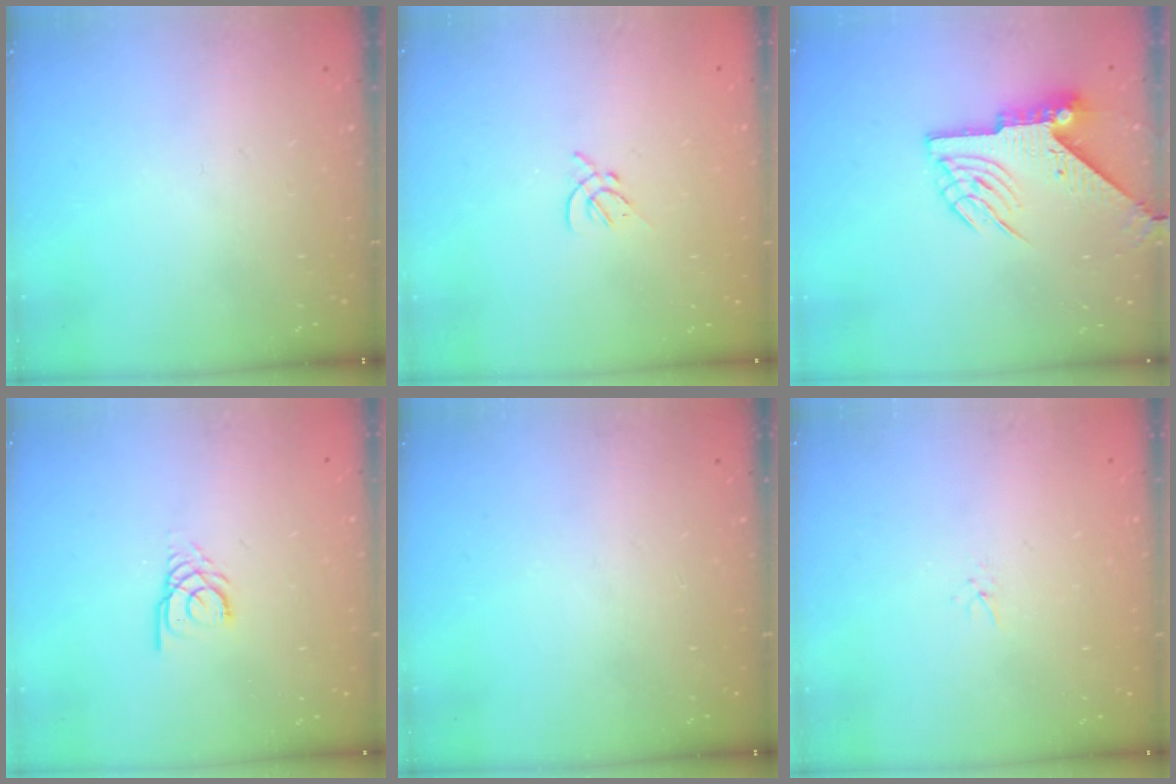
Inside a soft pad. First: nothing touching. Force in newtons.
{"total": 2.2, "press": 2.1, "slide": 0.6}
{"total": 7.6, "press": 7.6, "slide": 0.6}
{"total": 3.0, "press": 3.0, "slide": 0.4}
{"total": 0.0}
{"total": 1.6, "press": 1.6, "slide": 0.2}